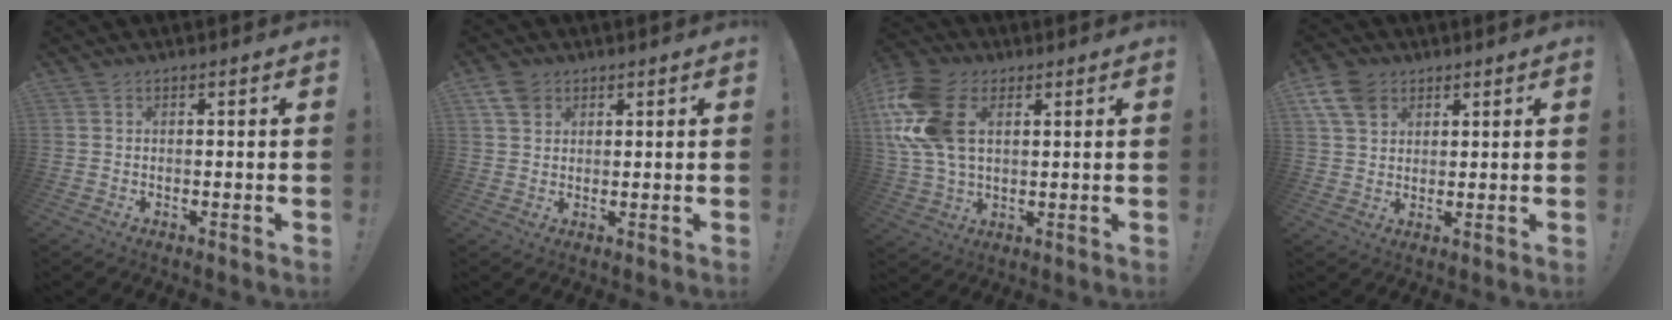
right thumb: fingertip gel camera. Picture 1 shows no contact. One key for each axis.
{"total": 5.2, "fx": 2.9, "fy": 3.6, "fz": 2.3, "tx": -0.038, "ty": -0.008, "tz": 0.058}
{"total": 18.8, "fx": 5.3, "fy": 12.4, "fz": 13.2, "tx": -0.273, "ty": -0.006, "tz": 0.097}
{"total": 8.8, "fx": 4.7, "fy": 6.1, "fz": 4.2, "tx": -0.072, "ty": -0.013, "tz": 0.094}